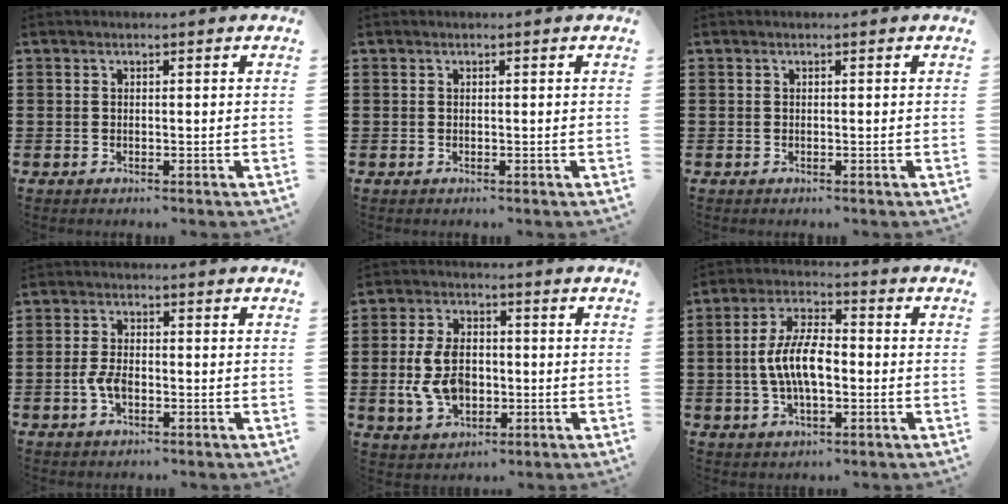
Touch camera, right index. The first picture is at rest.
{"total": 0.0}
{"total": 0.0}
{"total": 3.3, "force": [-1.1, 1.6, 2.7], "torque": [-0.070, -0.006, -0.024]}
{"total": 8.4, "force": [-0.9, 5.3, 6.4], "torque": [-0.151, 0.005, -0.020]}
{"total": 8.5, "force": [-1.0, 3.6, 7.6], "torque": [-0.168, -0.001, -0.026]}